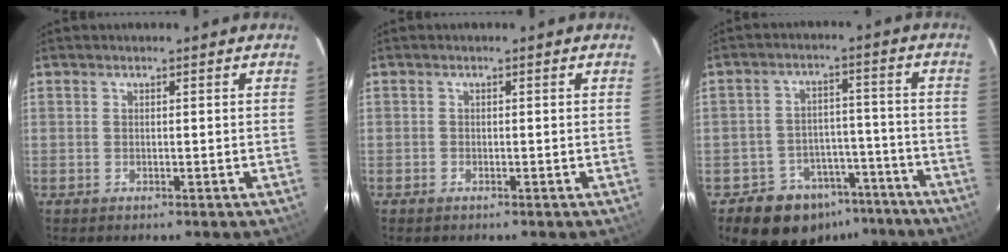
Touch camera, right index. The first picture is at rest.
{"total": 0.7, "force": [-0.6, 0.3, 0.2], "torque": [-0.004, 0.001, -0.013]}
{"total": 12.7, "force": [-9.0, 8.4, 3.2], "torque": [-0.069, 0.037, -0.110]}